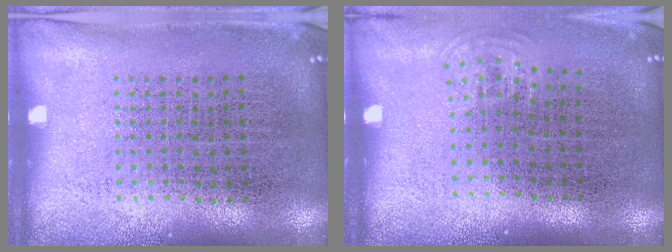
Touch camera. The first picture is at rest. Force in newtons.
{"total": 0.8, "press": 0.5, "slide": 0.6}